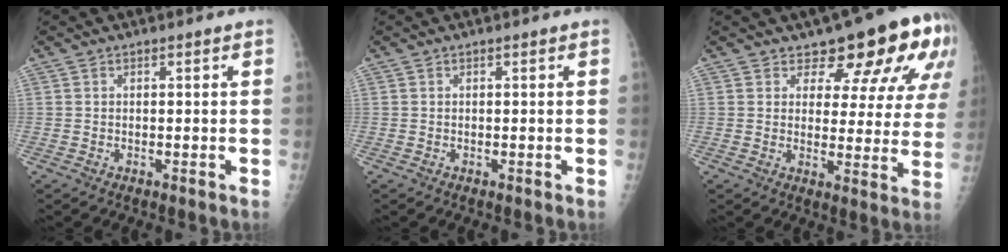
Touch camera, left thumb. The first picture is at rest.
{"total": 0.0}
{"total": 13.7, "force": [9.2, 6.2, 7.9], "torque": [-0.049, -0.057, 0.101]}